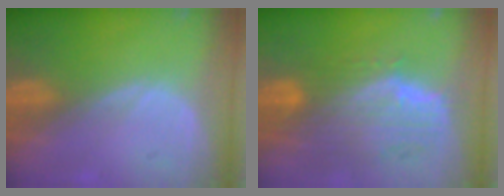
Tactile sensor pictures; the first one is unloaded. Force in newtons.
{"total": 10.0, "press": 8.9, "slide": 4.7}